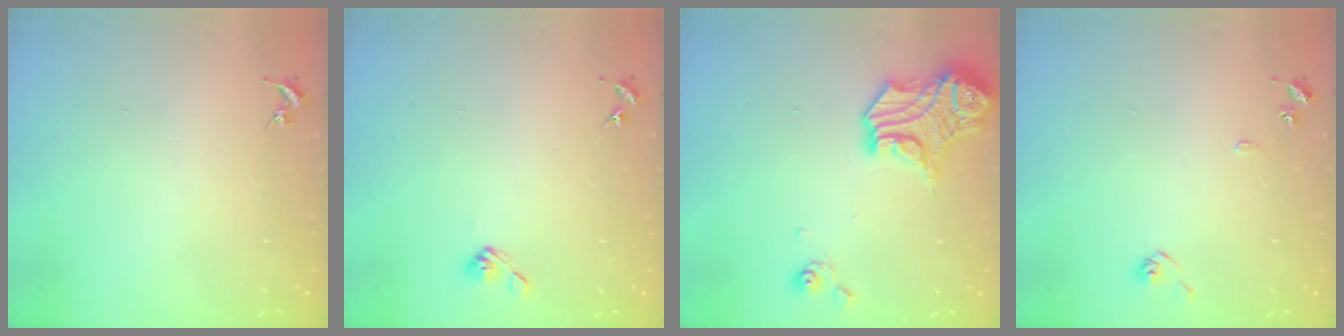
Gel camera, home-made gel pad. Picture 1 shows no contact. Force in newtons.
{"total": 5.2, "press": 4.8, "slide": 2.1}
{"total": 17.0, "press": 16.9, "slide": 1.4}
{"total": 7.2, "press": 7.2, "slide": 0.7}